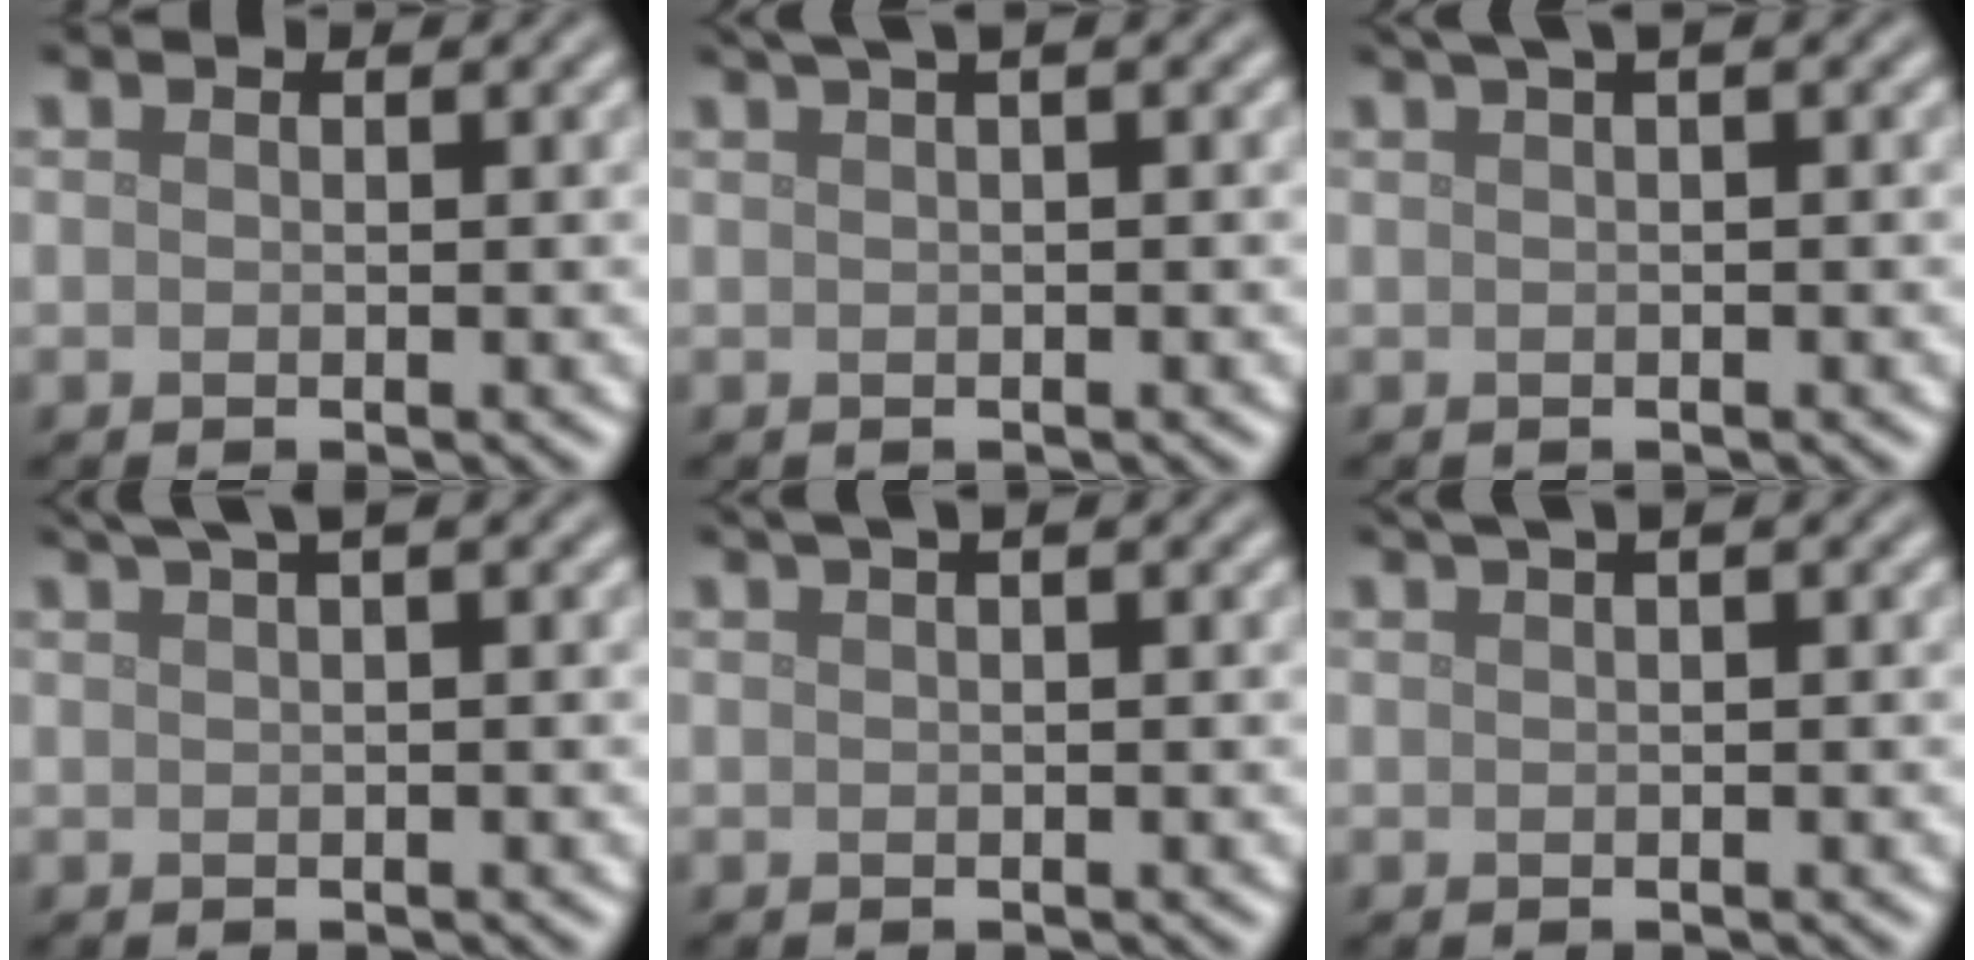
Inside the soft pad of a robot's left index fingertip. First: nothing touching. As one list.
[{"total": 3.1, "force": [1.7, 0.9, 2.4], "torque": [-0.025, 0.006, 0.022]}, {"total": 2.7, "force": [1.4, 0.7, 2.2], "torque": [-0.028, 0.006, 0.020]}, {"total": 3.0, "force": [1.9, 0.6, 2.3], "torque": [-0.027, 0.010, 0.030]}, {"total": 2.3, "force": [1.3, 0.7, 1.8], "torque": [-0.024, 0.005, 0.018]}, {"total": 2.9, "force": [1.7, 1.0, 2.2], "torque": [-0.025, 0.006, 0.021]}]